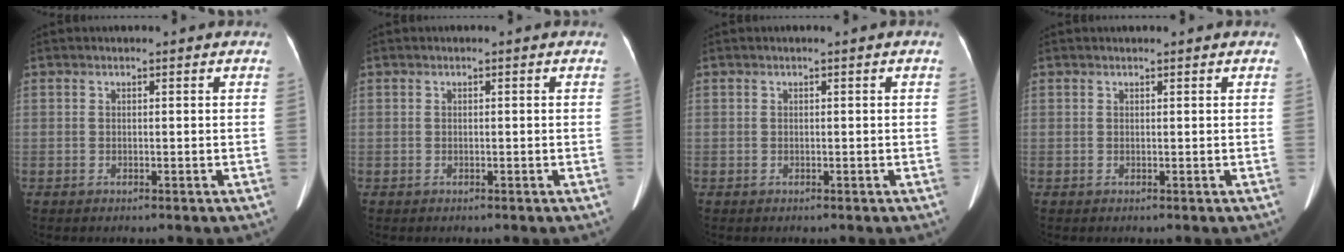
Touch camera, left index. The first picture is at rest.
{"total": 0.0}
{"total": 0.0}
{"total": 1.4, "force": [1.2, 0.3, 0.7], "torque": [-0.010, 0.015, 0.016]}